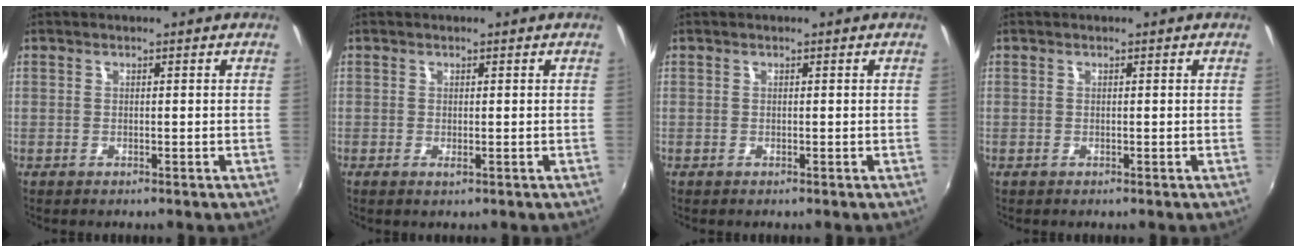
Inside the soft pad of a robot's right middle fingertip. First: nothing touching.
{"total": 0.7, "force": [-0.1, 0.2, 0.6], "torque": [-0.012, -0.002, -0.003]}
{"total": 0.0}
{"total": 0.0}